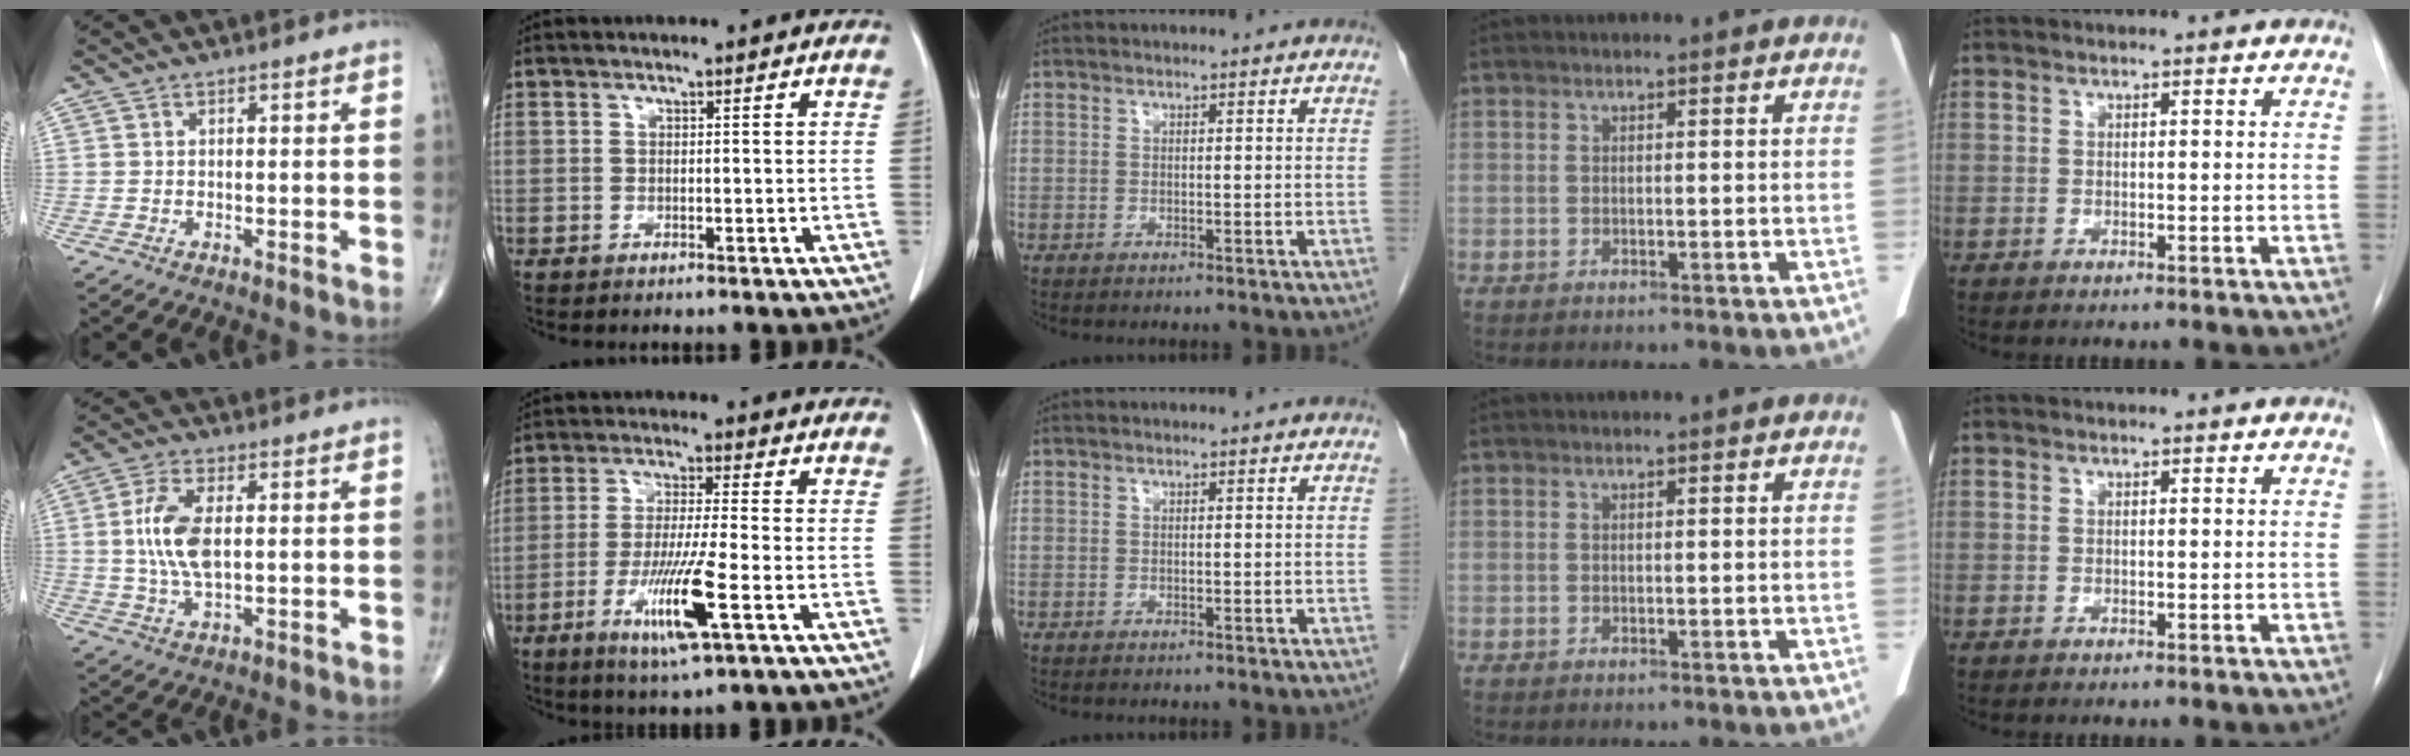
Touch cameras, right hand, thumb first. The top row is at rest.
{"thumb": {"total": 9.4, "force": [0.8, 4.3, 8.3], "torque": [-0.179, -0.003, 0.018]}, "index": {"total": 10.3, "force": [-4.0, -0.1, 9.5], "torque": [-0.185, -0.022, -0.072]}}